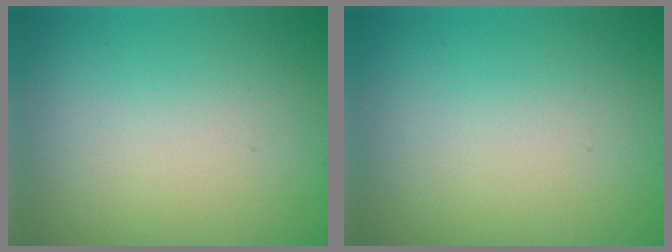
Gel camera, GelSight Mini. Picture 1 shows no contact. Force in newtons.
{"total": 0.0}